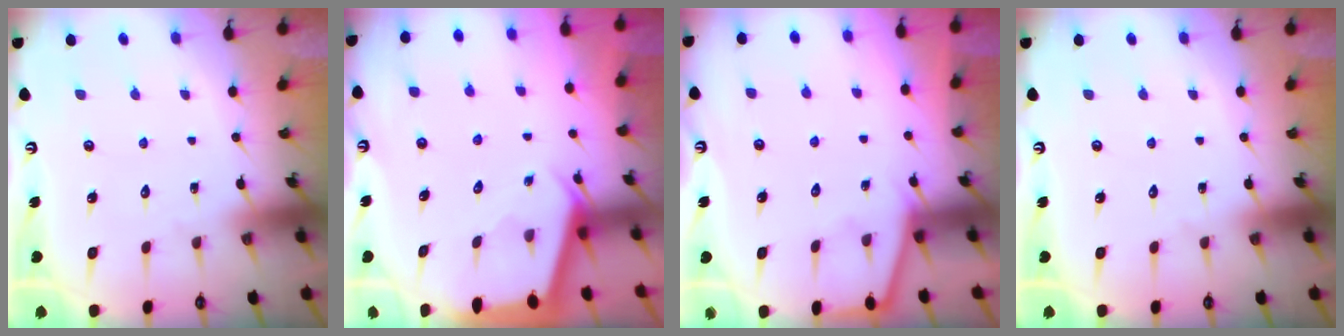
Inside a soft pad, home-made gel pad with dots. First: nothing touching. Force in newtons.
{"total": 2.3, "press": 2.3, "slide": 0.3}
{"total": 4.2, "press": 4.2, "slide": 0.5}
{"total": 0.0}